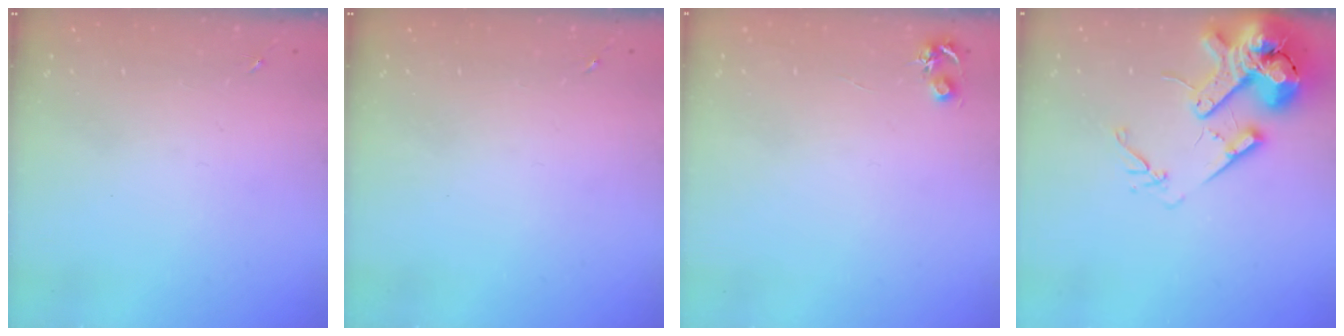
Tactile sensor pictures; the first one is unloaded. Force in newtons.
{"total": 0.0}
{"total": 4.7, "press": 4.7, "slide": 0.6}
{"total": 16.8, "press": 16.6, "slide": 2.5}